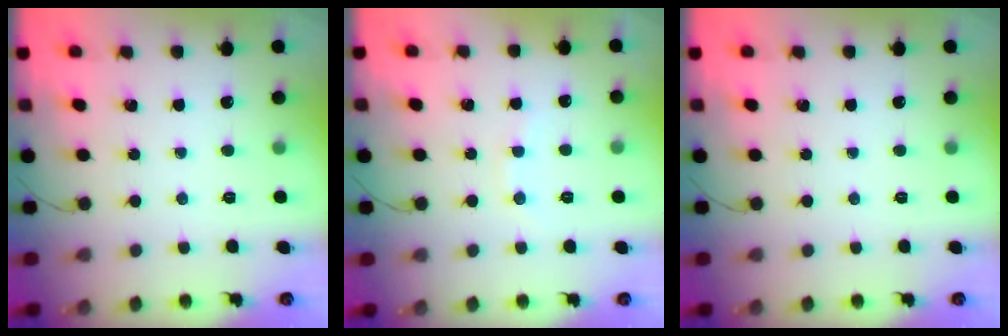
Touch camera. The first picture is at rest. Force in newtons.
{"total": 6.0, "press": 5.9, "slide": 1.3}
{"total": 0.0}